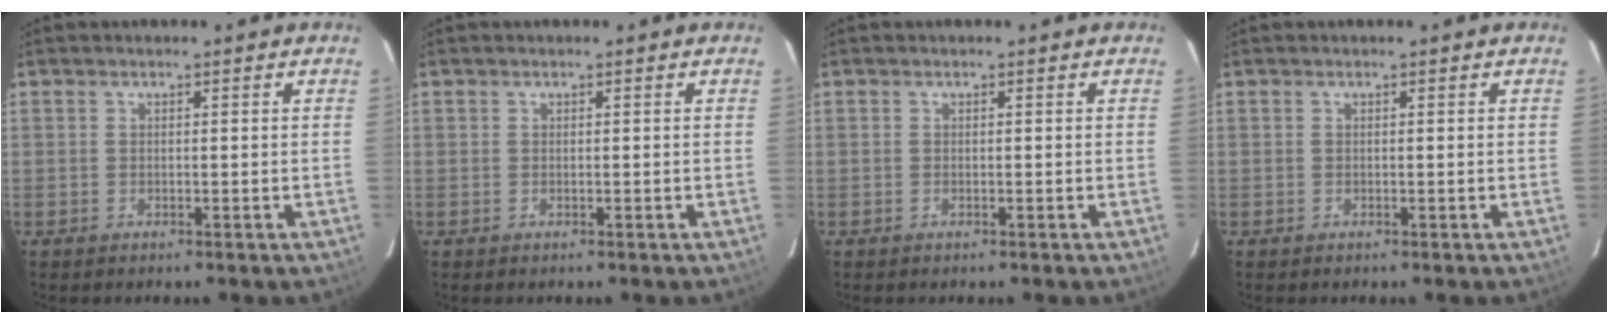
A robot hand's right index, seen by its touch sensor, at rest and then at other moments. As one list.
[{"total": 0.0}, {"total": 0.0}, {"total": 0.0}]